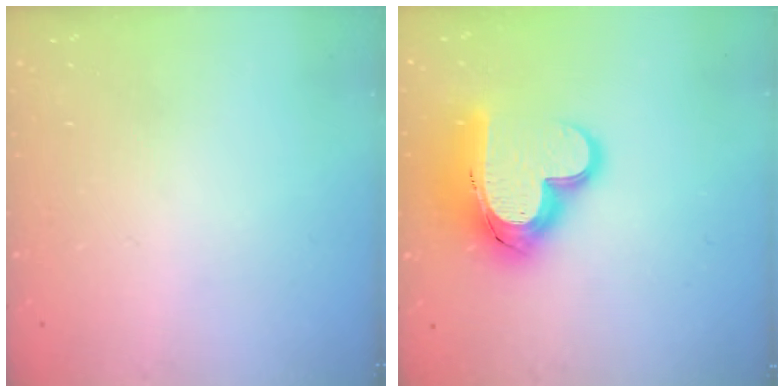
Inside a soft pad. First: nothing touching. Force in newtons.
{"total": 17.3, "press": 17.2, "slide": 1.8}